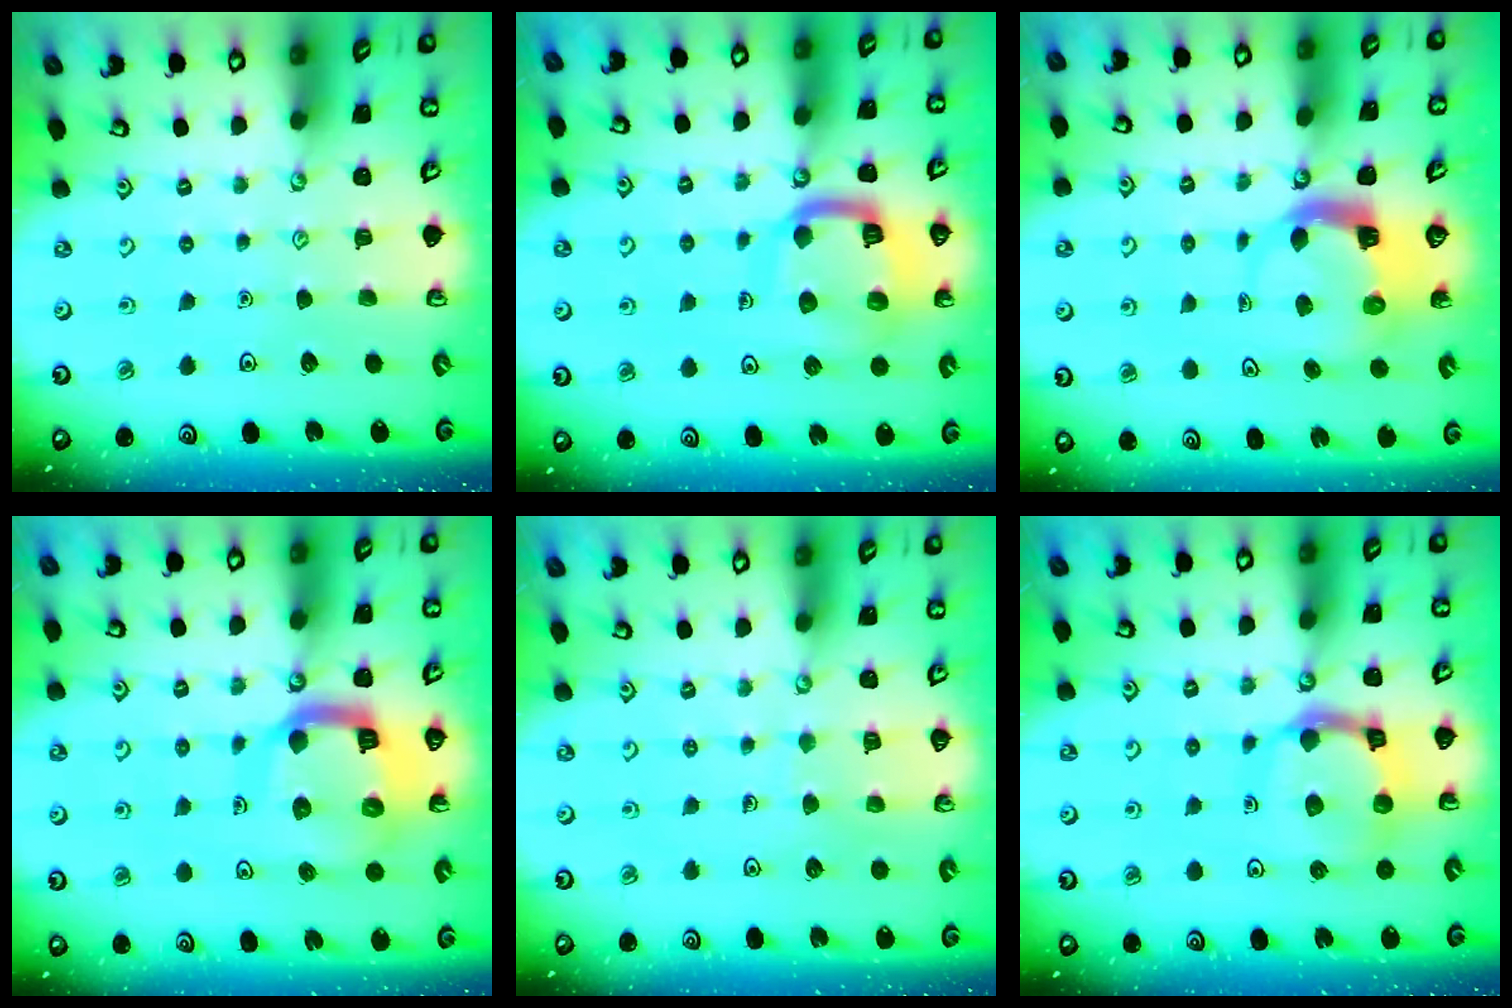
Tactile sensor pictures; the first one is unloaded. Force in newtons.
{"total": 12.5, "press": 12.5, "slide": 1.1}
{"total": 5.1, "press": 5.0, "slide": 0.8}
{"total": 15.3, "press": 15.2, "slide": 1.8}
{"total": 5.8, "press": 5.7, "slide": 0.4}
{"total": 13.0, "press": 12.9, "slide": 1.5}